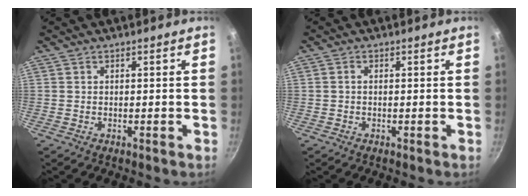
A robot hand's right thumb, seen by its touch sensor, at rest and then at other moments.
{"total": 0.9, "force": [-0.1, 0.6, 0.6], "torque": [-0.011, 0.005, -0.003]}